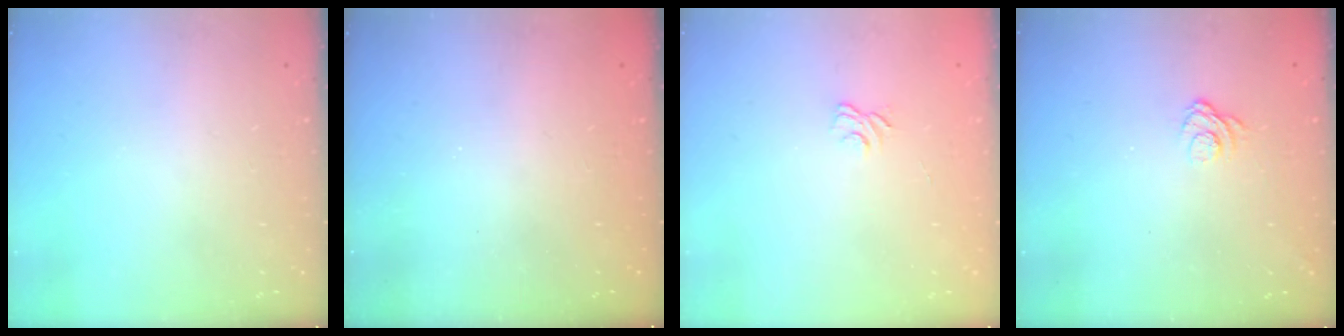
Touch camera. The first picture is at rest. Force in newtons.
{"total": 2.5, "press": 2.4, "slide": 0.8}
{"total": 3.3, "press": 3.0, "slide": 1.3}
{"total": 5.1, "press": 4.9, "slide": 1.3}